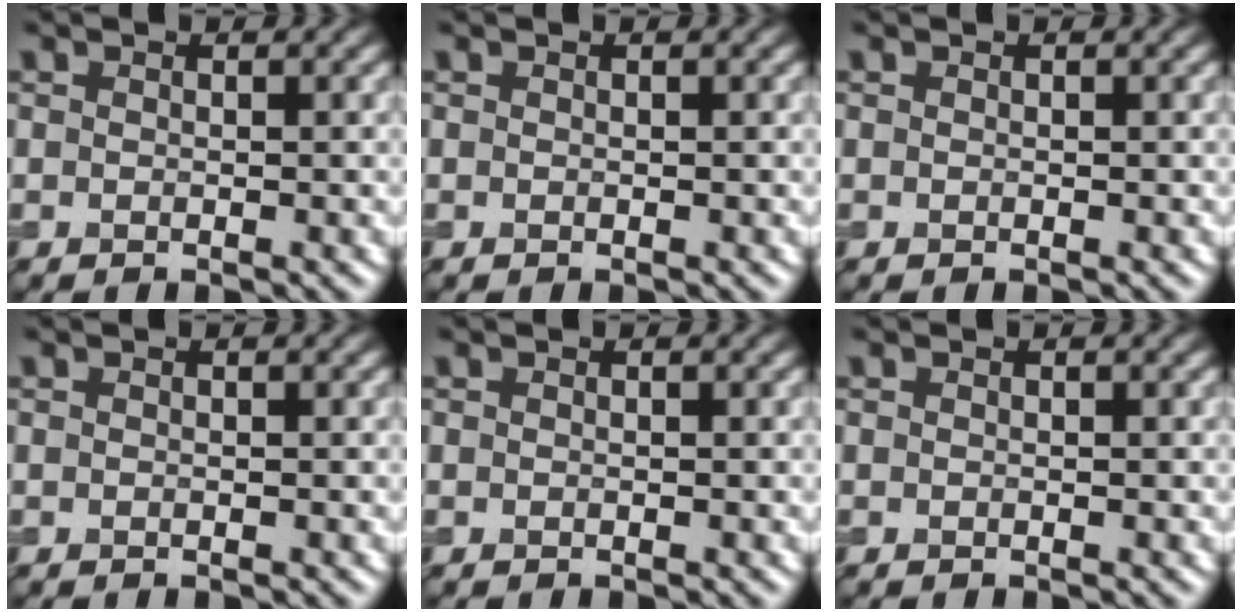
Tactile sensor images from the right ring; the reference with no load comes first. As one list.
[{"total": 0.0}, {"total": 0.0}, {"total": 0.0}, {"total": 0.0}, {"total": 0.0}]